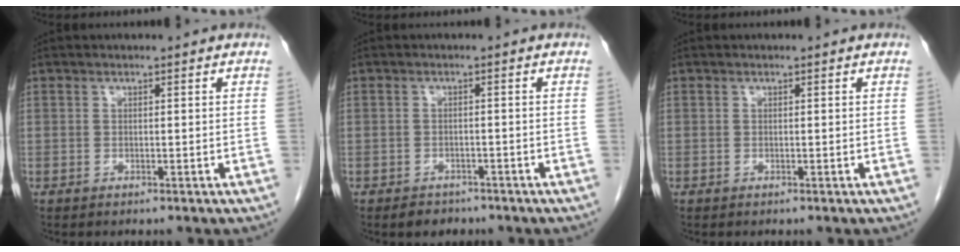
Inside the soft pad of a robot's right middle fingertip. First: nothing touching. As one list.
[{"total": 2.7, "force": [-2.1, 1.7, 0.6], "torque": [-0.014, 0.003, -0.026]}, {"total": 0.0}]